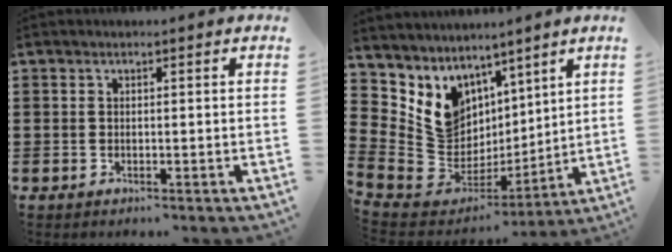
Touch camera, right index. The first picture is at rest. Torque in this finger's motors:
{"motor_torque": [0.91, 0.94, 0.23, 0.10]}